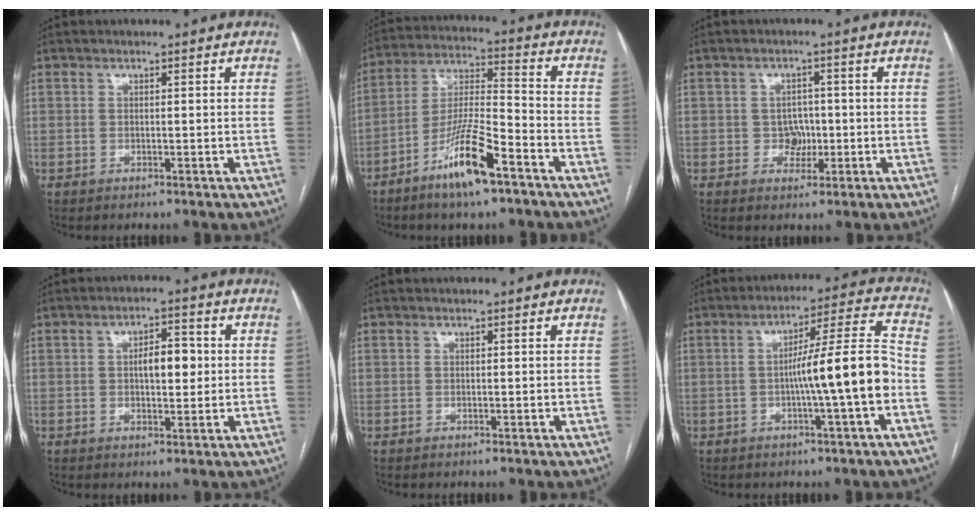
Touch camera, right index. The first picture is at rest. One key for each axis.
{"total": 12.4, "fx": -7.2, "fy": 1.5, "fz": 9.9, "tx": -0.195, "ty": -0.013, "tz": -0.136}
{"total": 3.0, "fx": -0.5, "fy": 2.7, "fz": 1.3, "tx": -0.011, "ty": 0.008, "tz": -0.003}
{"total": 5.4, "fx": 0.5, "fy": 2.3, "fz": 4.8, "tx": -0.077, "ty": 0.010, "tz": 0.009}
{"total": 0.0}
{"total": 11.5, "fx": -2.5, "fy": -0.6, "fz": 11.2, "tx": -0.176, "ty": 0.018, "tz": -0.041}